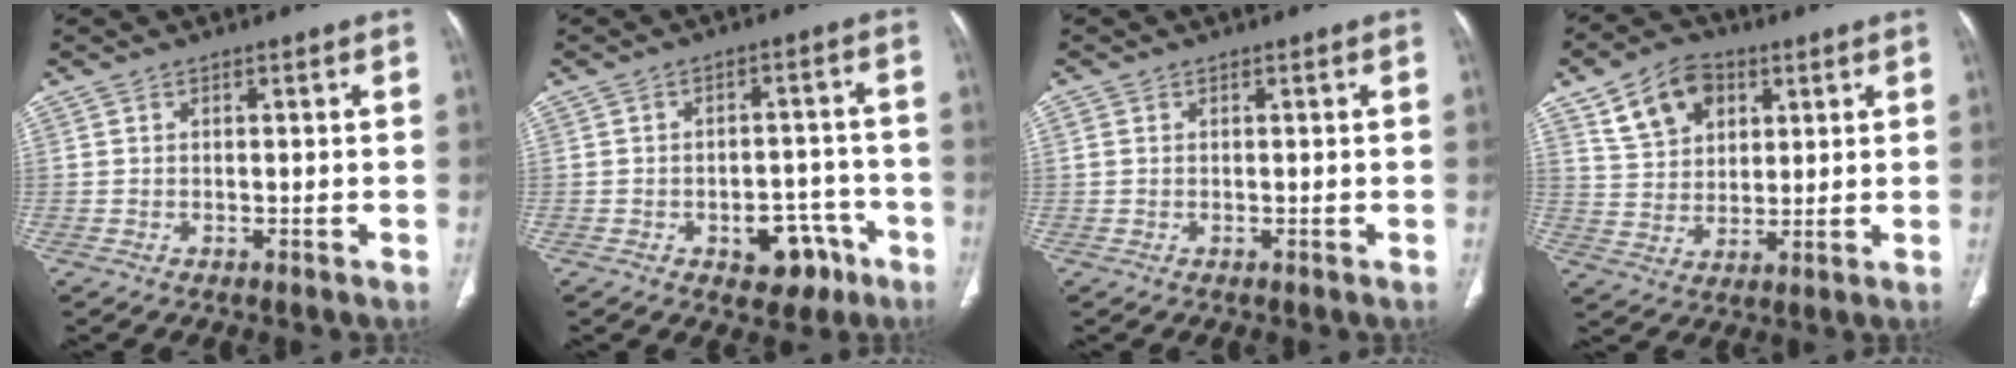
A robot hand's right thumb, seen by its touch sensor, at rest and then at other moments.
{"total": 8.5, "force": [-4.2, 5.4, 5.0], "torque": [-0.031, 0.040, -0.047]}
{"total": 0.9, "force": [0.2, 0.6, 0.5], "torque": [-0.014, 0.006, 0.008]}
{"total": 11.2, "force": [5.3, 8.0, 5.8], "torque": [-0.072, -0.010, 0.098]}